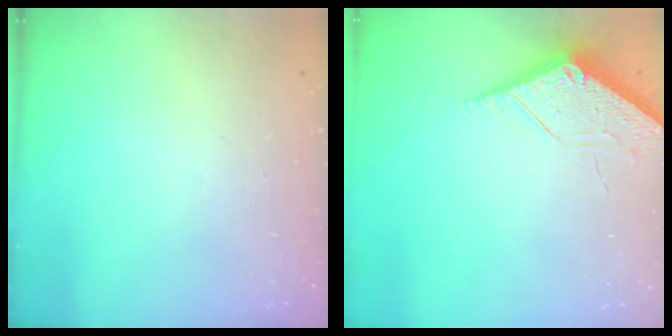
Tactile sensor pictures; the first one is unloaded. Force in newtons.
{"total": 4.0, "press": 3.9, "slide": 0.4}